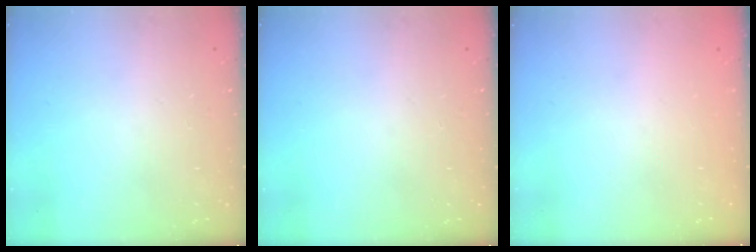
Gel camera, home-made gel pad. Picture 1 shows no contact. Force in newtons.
{"total": 0.0}
{"total": 0.0}